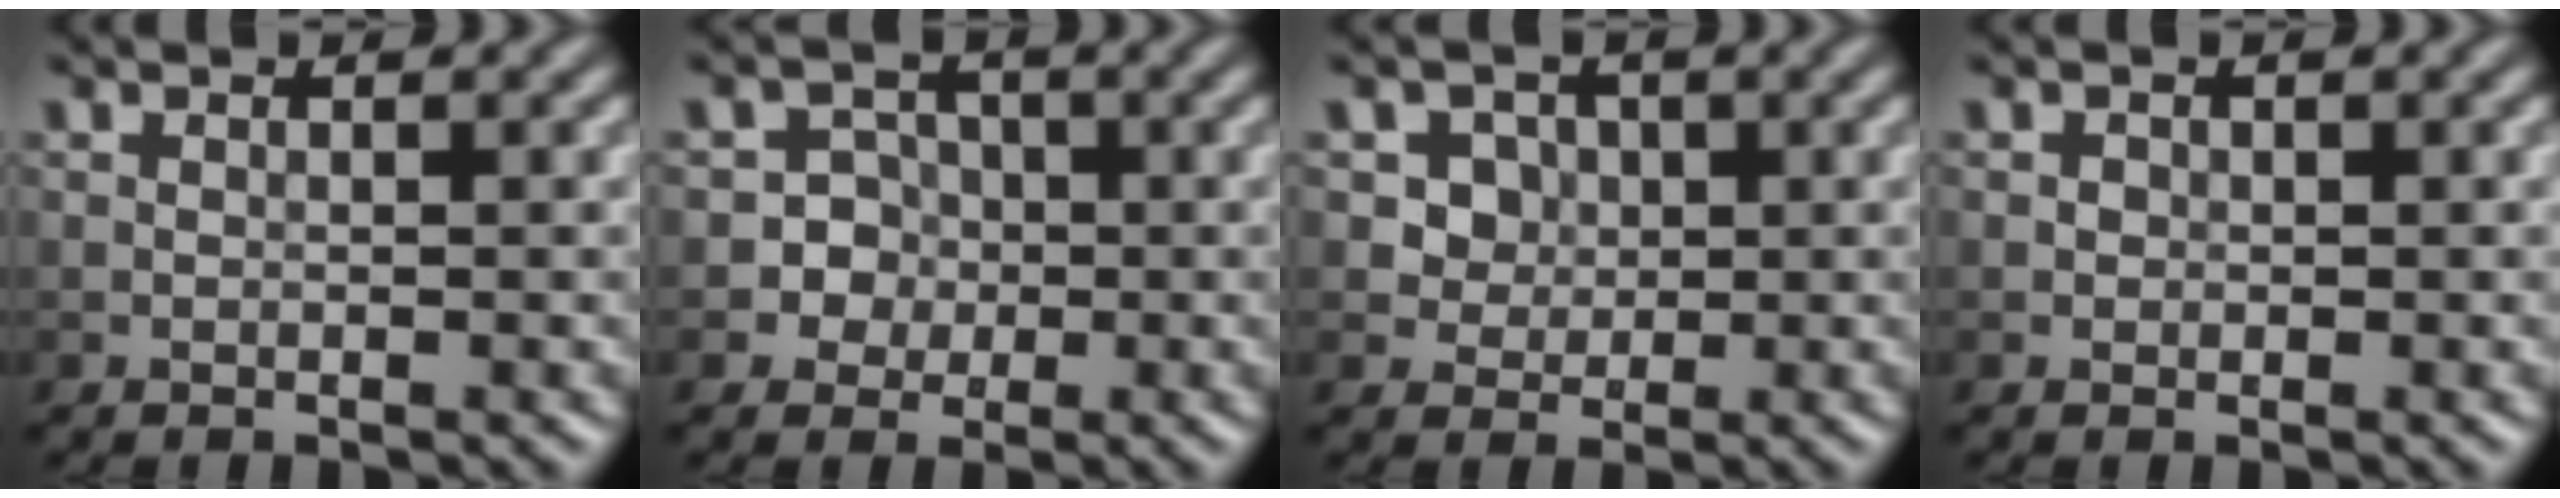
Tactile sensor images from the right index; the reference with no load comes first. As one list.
[{"total": 3.8, "force": [-0.7, 3.7, 0.5], "torque": [0.016, 0.016, -0.024]}, {"total": 4.0, "force": [1.4, 3.5, 1.5], "torque": [-0.027, -0.003, 0.029]}, {"total": 0.6, "force": [0.1, 0.5, 0.1], "torque": [0.003, -0.003, 0.000]}]